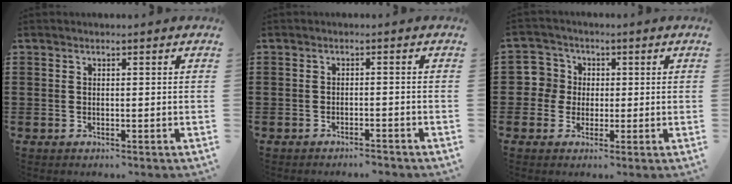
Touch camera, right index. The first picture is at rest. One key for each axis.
{"total": 1.5, "fx": -1.5, "fy": -0.1, "fz": 0.2, "tx": -0.008, "ty": 0.001, "tz": -0.031}
{"total": 4.7, "fx": -0.1, "fy": 4.7, "fz": 0.6, "tx": -0.039, "ty": 0.009, "tz": -0.007}